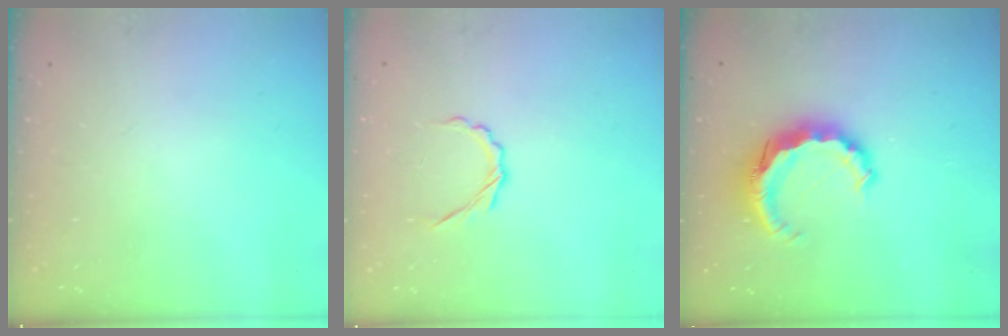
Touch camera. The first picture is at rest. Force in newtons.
{"total": 3.5, "press": 3.3, "slide": 1.2}
{"total": 8.5, "press": 8.5, "slide": 0.2}